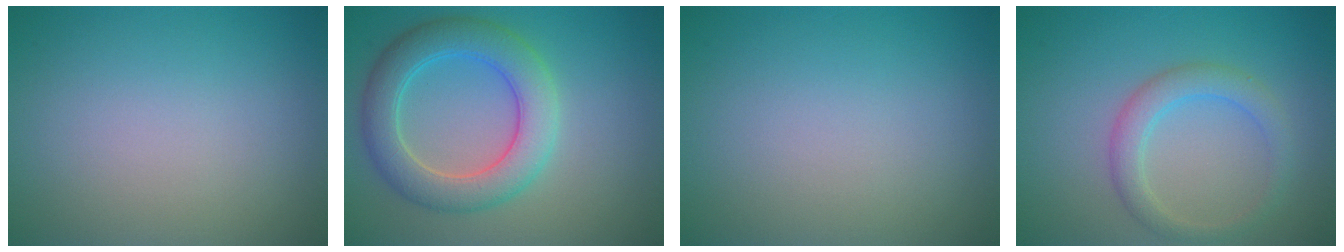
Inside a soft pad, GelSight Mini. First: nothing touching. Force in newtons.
{"total": 5.8, "press": 5.8, "slide": 0.2}
{"total": 0.0}
{"total": 2.8, "press": 2.8, "slide": 0.1}